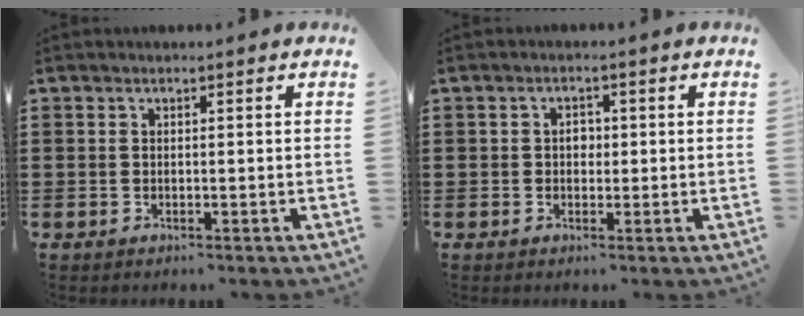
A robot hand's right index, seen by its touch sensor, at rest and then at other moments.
{"total": 1.9, "force": [0.0, 1.3, 1.4], "torque": [-0.027, 0.006, -0.002]}